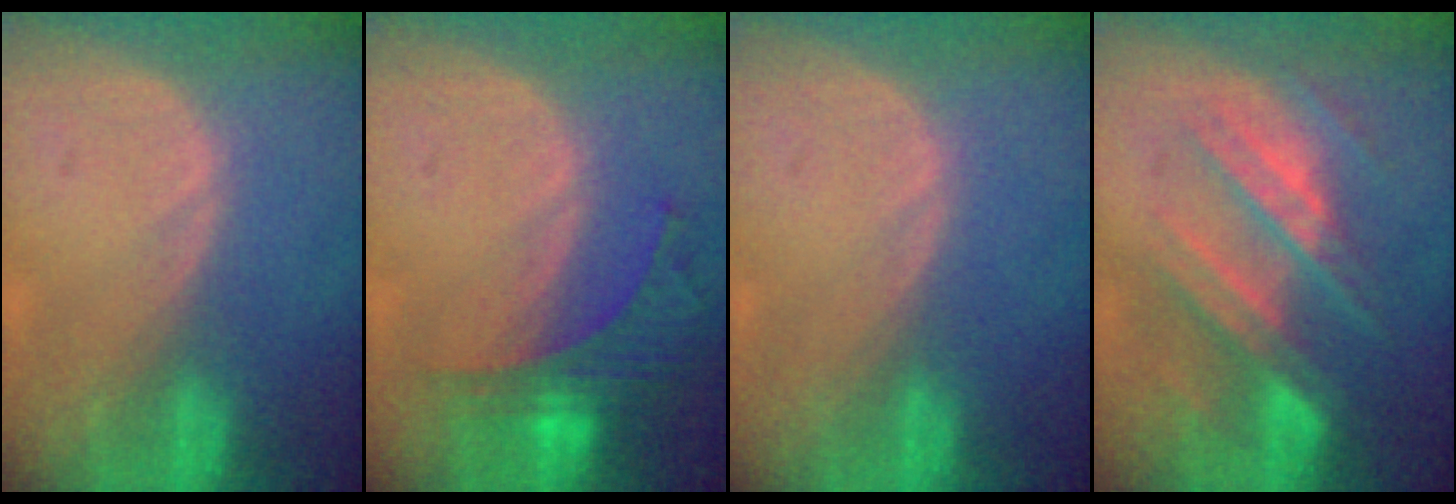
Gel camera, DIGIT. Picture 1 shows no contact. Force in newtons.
{"total": 5.6, "press": 5.6, "slide": 0.9}
{"total": 0.0}
{"total": 8.7, "press": 8.0, "slide": 3.3}